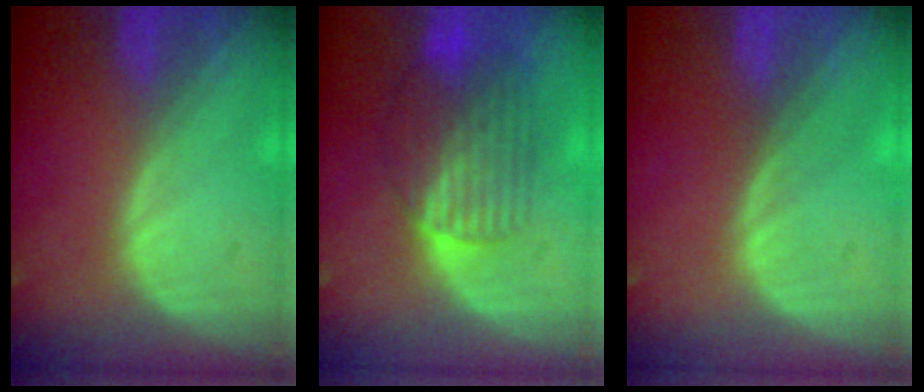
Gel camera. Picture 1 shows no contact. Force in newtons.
{"total": 7.8, "press": 7.4, "slide": 2.4}
{"total": 0.0}